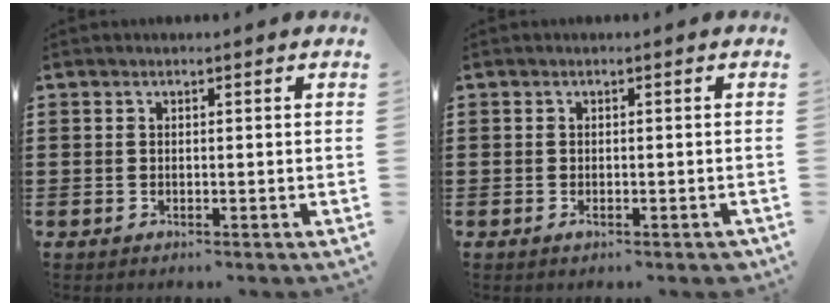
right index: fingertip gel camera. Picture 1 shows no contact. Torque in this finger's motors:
{"motor_torque": [0.36, -0.34, 0.02, 0.03]}